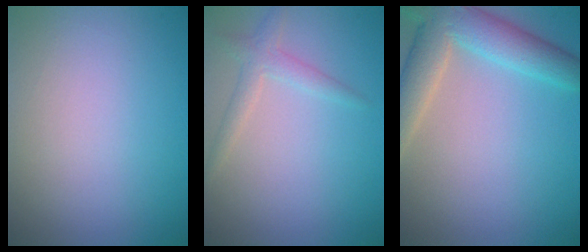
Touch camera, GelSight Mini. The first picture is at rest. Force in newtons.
{"total": 1.7, "press": 1.7, "slide": 0.0}
{"total": 6.6, "press": 6.5, "slide": 0.5}